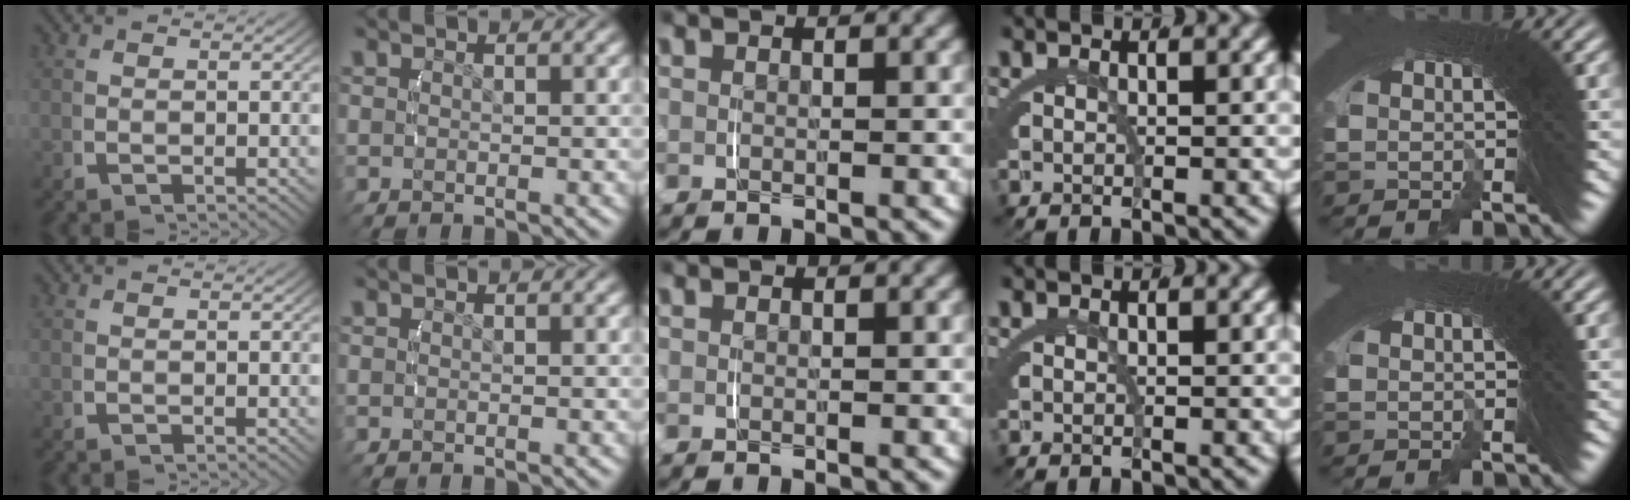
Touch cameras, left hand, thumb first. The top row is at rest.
{"ring": {"total": 0.6, "force": [-0.4, 0.4, 0.1], "torque": [-0.005, -0.003, -0.007]}}